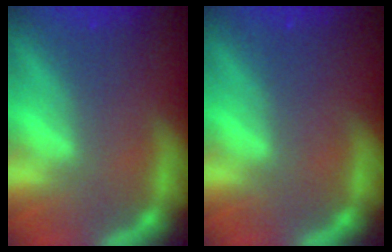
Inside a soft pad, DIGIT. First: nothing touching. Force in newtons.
{"total": 0.0}